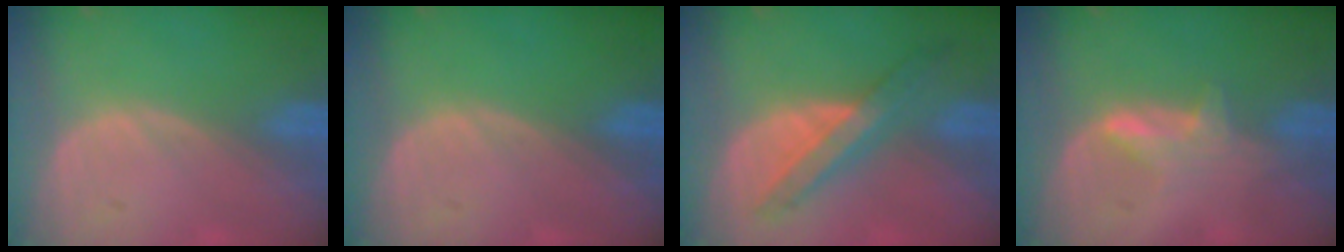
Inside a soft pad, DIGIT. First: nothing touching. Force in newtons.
{"total": 0.0}
{"total": 6.9, "press": 6.3, "slide": 2.9}
{"total": 3.3, "press": 3.3, "slide": 0.4}